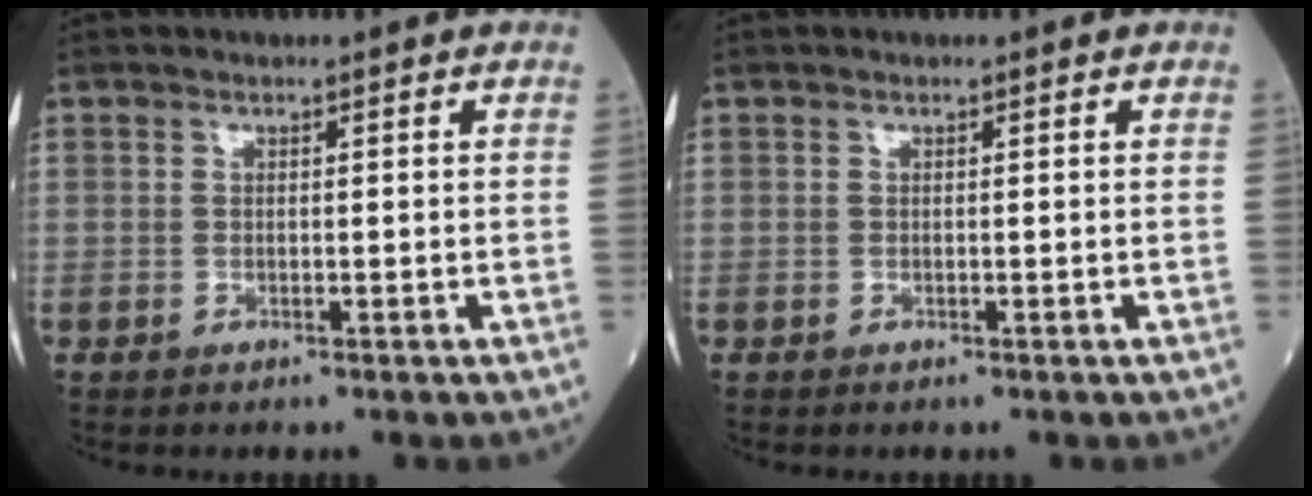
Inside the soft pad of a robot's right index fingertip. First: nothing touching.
{"total": 0.0}